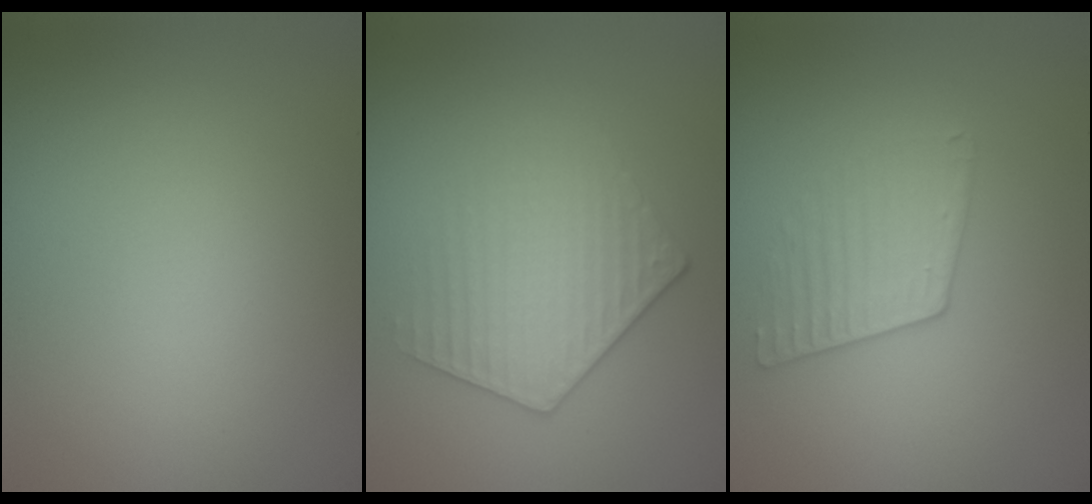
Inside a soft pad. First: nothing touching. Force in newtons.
{"total": 3.6, "press": 3.2, "slide": 1.6}
{"total": 2.0, "press": 1.5, "slide": 1.3}